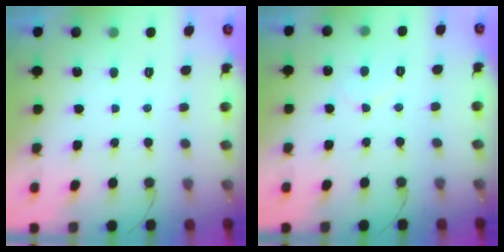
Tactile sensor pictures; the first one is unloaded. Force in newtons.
{"total": 5.2, "press": 5.2, "slide": 0.5}